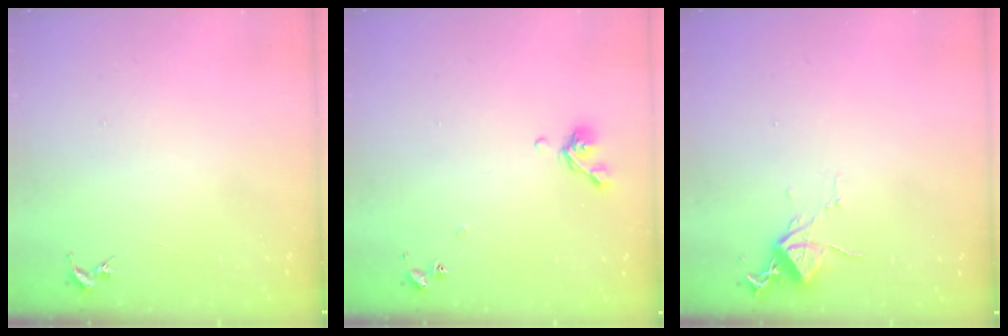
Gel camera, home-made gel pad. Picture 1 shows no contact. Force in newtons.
{"total": 7.3, "press": 7.2, "slide": 1.5}
{"total": 8.8, "press": 8.7, "slide": 1.2}